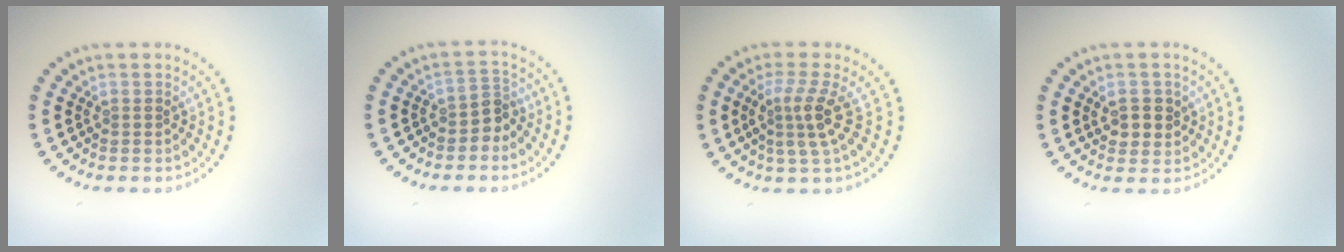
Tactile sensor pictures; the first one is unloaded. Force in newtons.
{"total": 1.9, "press": 1.5, "slide": 1.2}
{"total": 3.2, "press": 2.3, "slide": 2.2}
{"total": 2.4, "press": 2.3, "slide": 0.6}